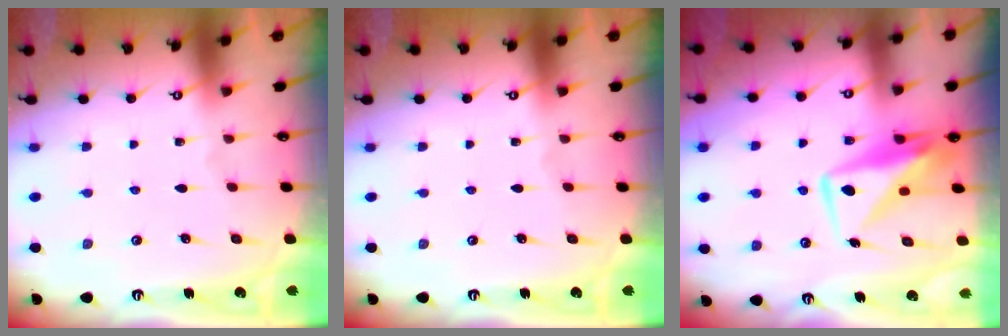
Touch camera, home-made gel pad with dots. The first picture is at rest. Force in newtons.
{"total": 0.0}
{"total": 11.0, "press": 11.0, "slide": 0.9}